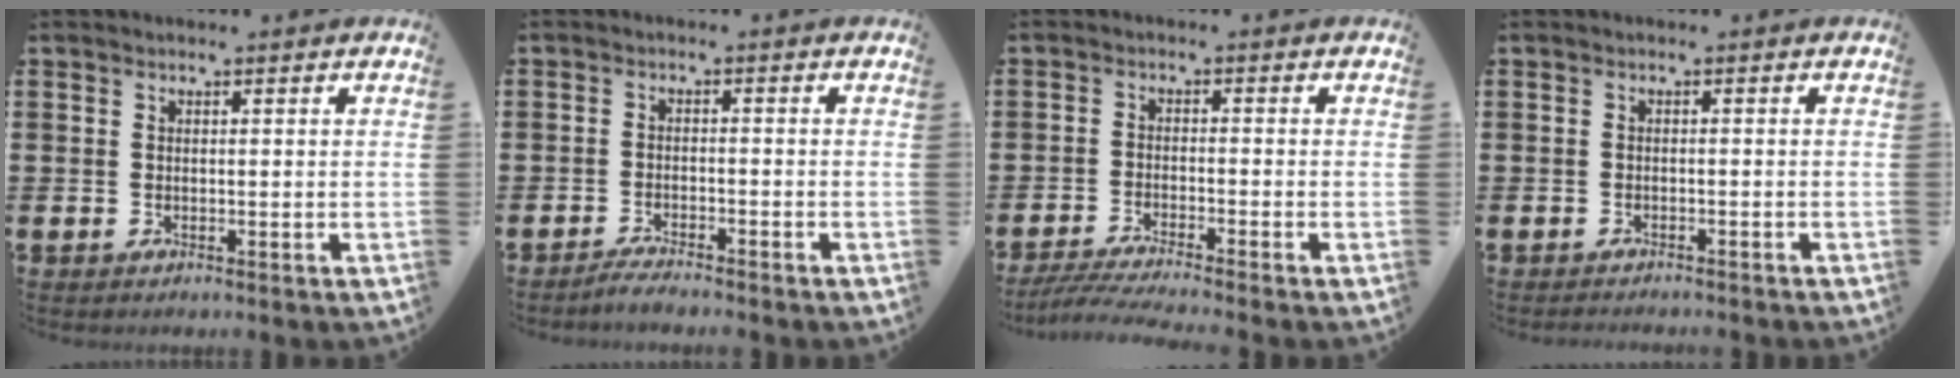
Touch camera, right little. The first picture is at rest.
{"total": 1.8, "force": [-1.8, -0.1, 0.4], "torque": [-0.008, 0.003, -0.035]}
{"total": 3.1, "force": [-2.6, -0.2, 1.7], "torque": [-0.033, -0.008, -0.050]}
{"total": 0.8, "force": [-0.8, -0.1, 0.0], "torque": [-0.001, -0.002, -0.017]}